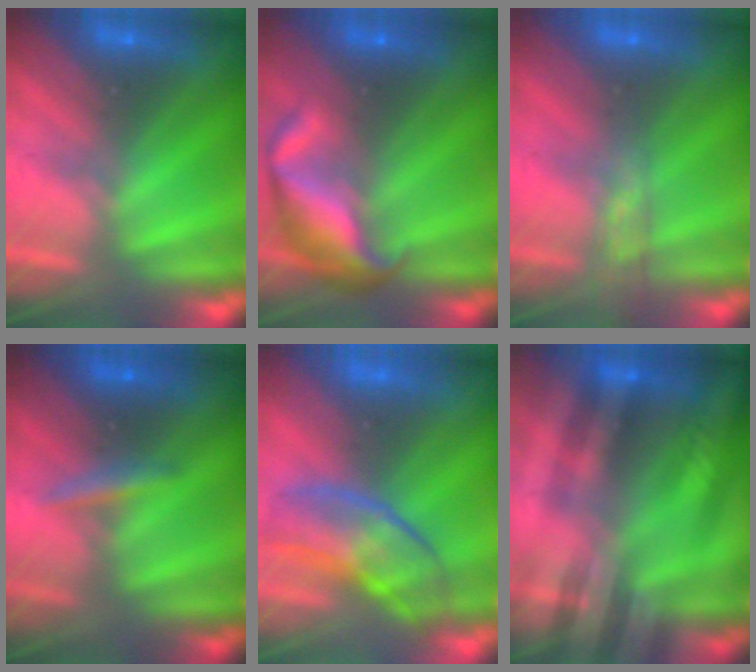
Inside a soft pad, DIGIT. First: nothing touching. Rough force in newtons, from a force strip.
{"total": 7.0}
{"total": 2.8}
{"total": 2.4}
{"total": 2.8}
{"total": 2.6}